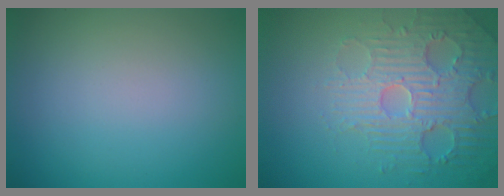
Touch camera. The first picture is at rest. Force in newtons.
{"total": 4.5, "press": 4.5, "slide": 0.9}